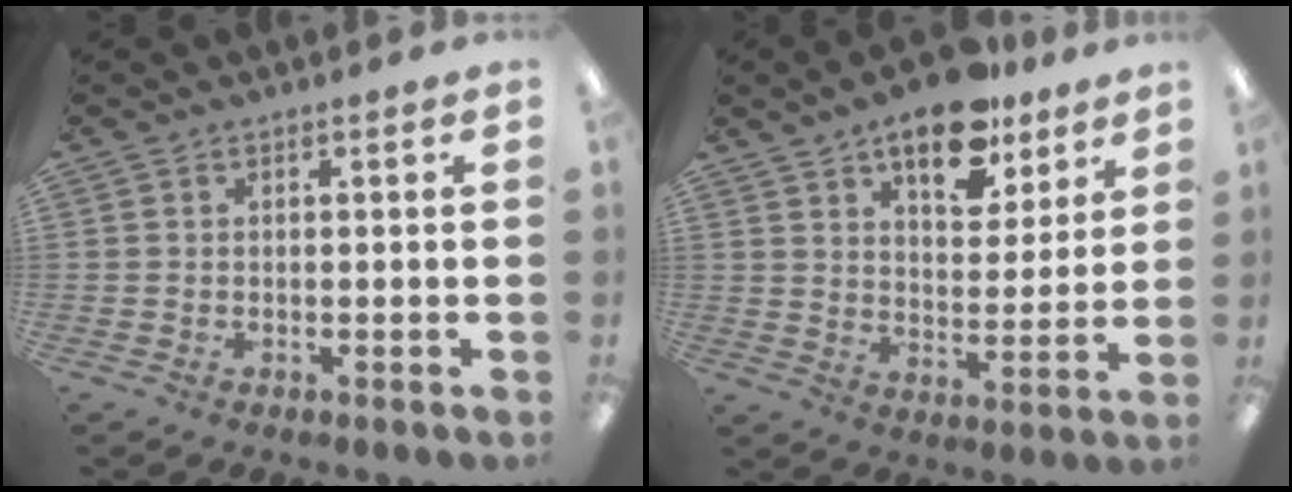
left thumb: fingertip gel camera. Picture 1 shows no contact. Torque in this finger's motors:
{"motor_torque": [0.28, 0.36, 1.27, -1.50, 0.07]}